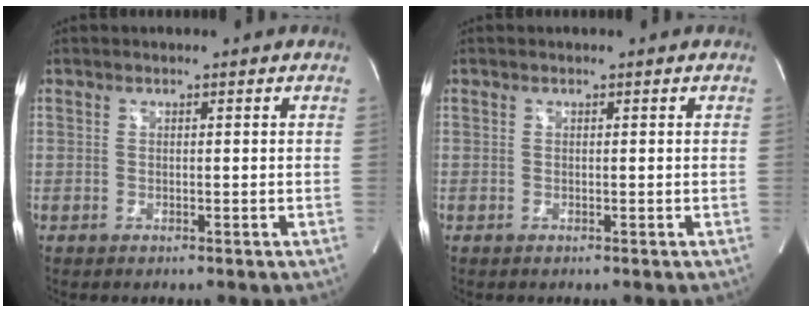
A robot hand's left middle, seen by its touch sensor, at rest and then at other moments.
{"total": 0.0}